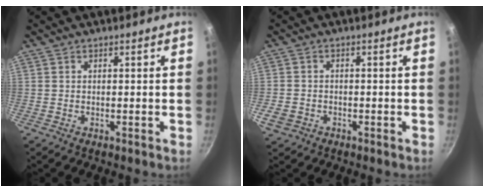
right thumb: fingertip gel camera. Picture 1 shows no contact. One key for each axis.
{"total": 3.4, "fx": -1.5, "fy": 2.7, "fz": 1.5, "tx": -0.032, "ty": 0.010, "tz": -0.024}